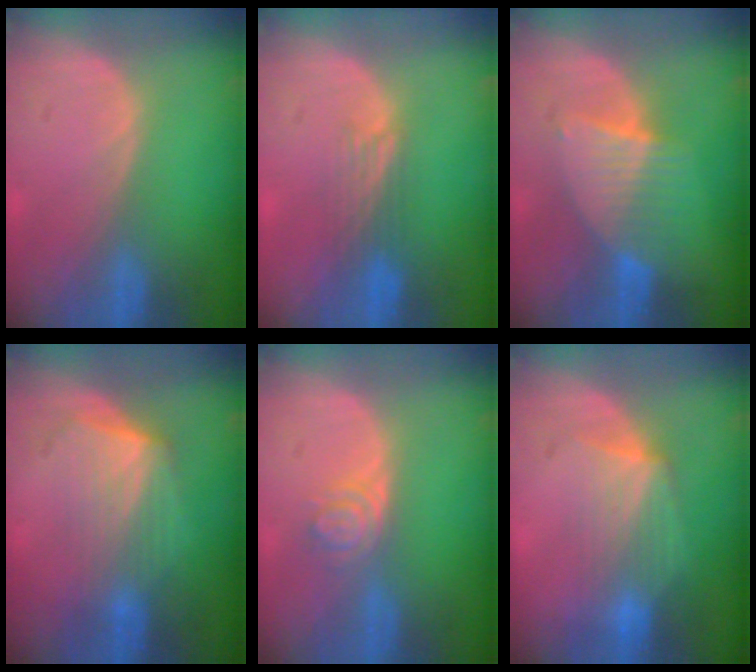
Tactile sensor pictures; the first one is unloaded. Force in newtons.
{"total": 3.9, "press": 3.1, "slide": 2.3}
{"total": 6.1, "press": 6.1, "slide": 0.5}
{"total": 7.2, "press": 6.5, "slide": 3.0}
{"total": 4.2, "press": 3.6, "slide": 2.1}
{"total": 7.0, "press": 6.6, "slide": 2.3}